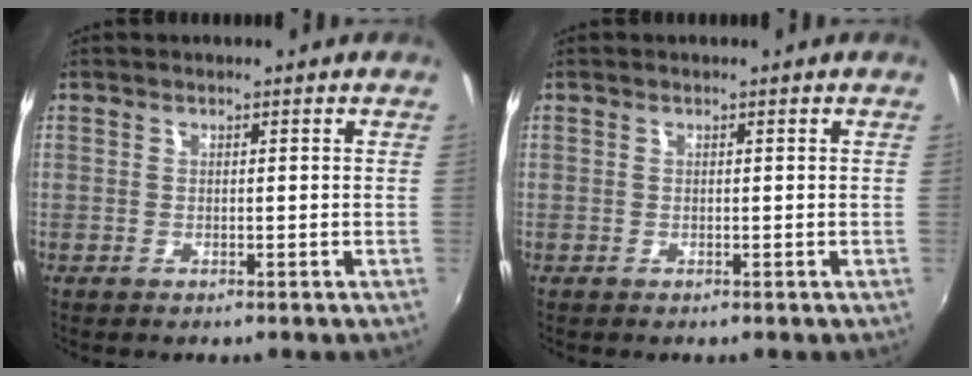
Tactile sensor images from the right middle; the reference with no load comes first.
{"total": 0.0}